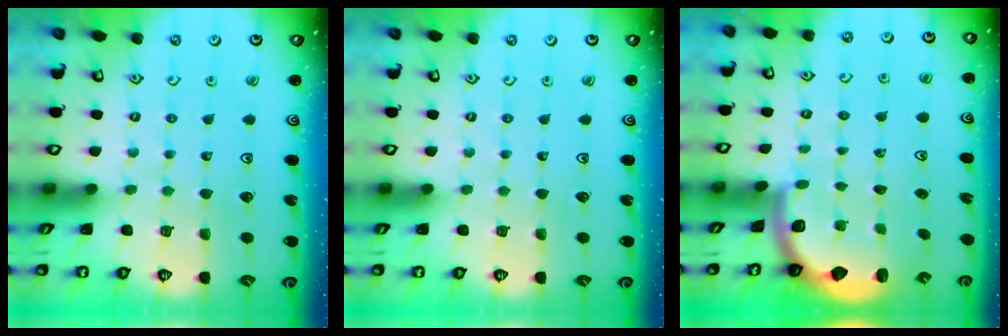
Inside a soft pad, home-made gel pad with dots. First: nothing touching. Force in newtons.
{"total": 0.0}
{"total": 2.0, "press": 1.9, "slide": 0.5}